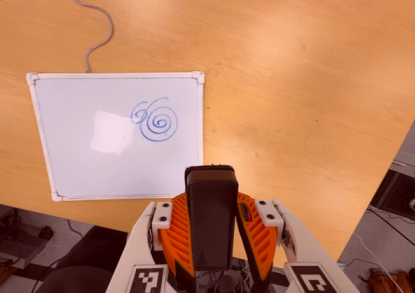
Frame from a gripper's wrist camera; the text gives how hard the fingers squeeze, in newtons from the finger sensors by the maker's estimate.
{"total": 7.6, "left": 6.3, "right": 9.0}